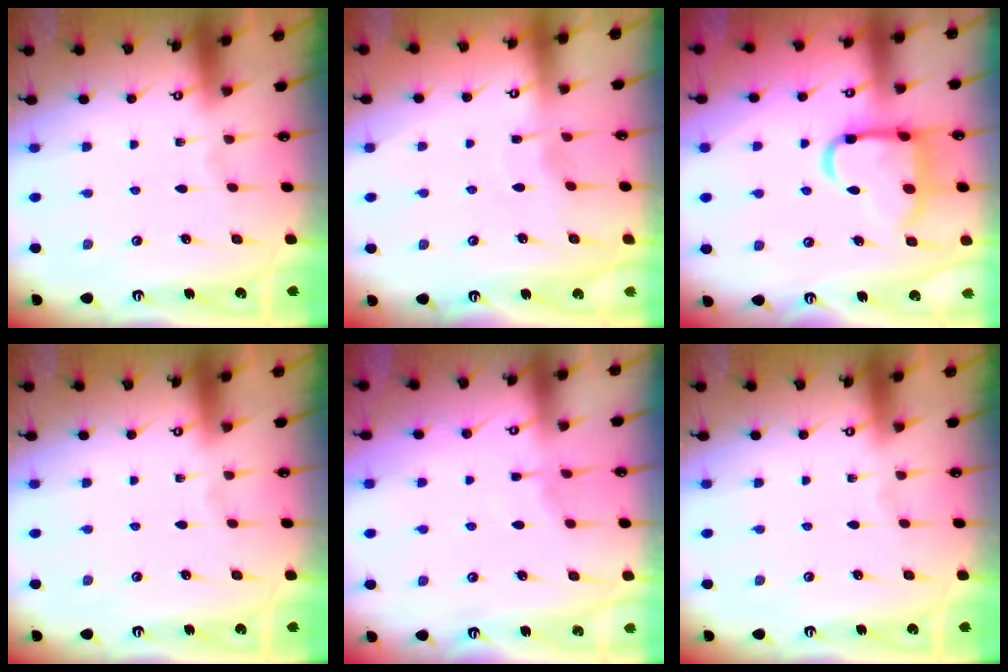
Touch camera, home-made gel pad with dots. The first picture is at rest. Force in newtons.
{"total": 1.8, "press": 1.7, "slide": 0.3}
{"total": 15.2, "press": 15.1, "slide": 1.7}
{"total": 0.0}
{"total": 3.0, "press": 2.9, "slide": 0.5}
{"total": 0.0}